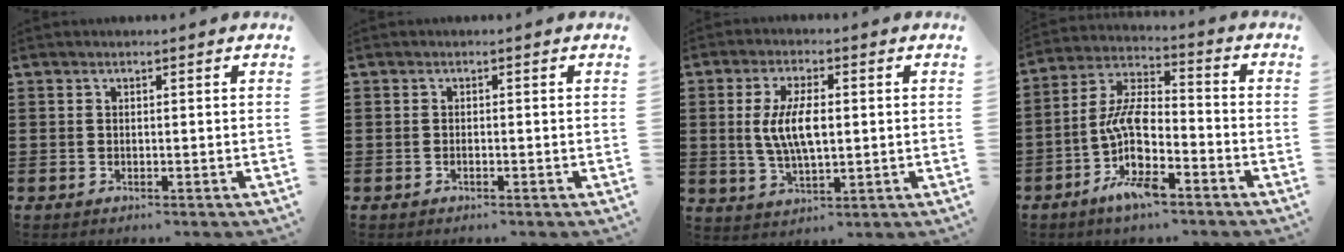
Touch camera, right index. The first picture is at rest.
{"total": 0.5, "force": [-0.4, 0.0, 0.3], "torque": [-0.008, -0.003, -0.006]}
{"total": 7.3, "force": [0.5, 2.9, 6.6], "torque": [-0.140, 0.005, 0.003]}
{"total": 9.9, "force": [-4.5, 3.7, 8.1], "torque": [-0.186, -0.011, -0.092]}